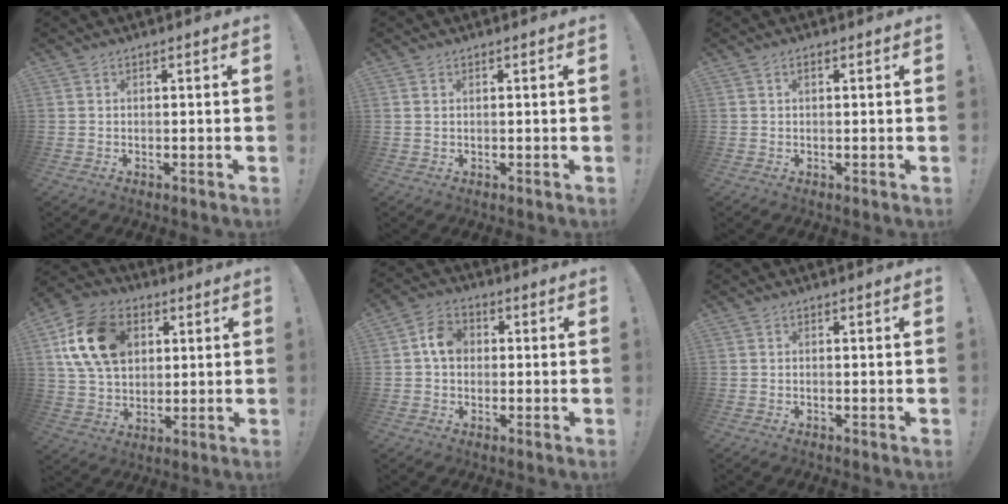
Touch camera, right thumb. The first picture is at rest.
{"total": 1.0, "force": [0.5, 0.6, 0.6], "torque": [-0.012, 0.001, 0.010]}
{"total": 1.0, "force": [0.3, 0.5, 0.8], "torque": [-0.015, 0.002, 0.005]}
{"total": 18.5, "force": [5.8, 13.4, 11.3], "torque": [-0.191, -0.009, 0.115]}
{"total": 7.2, "force": [0.7, 5.5, 4.5], "torque": [-0.076, 0.019, 0.016]}
{"total": 0.0}